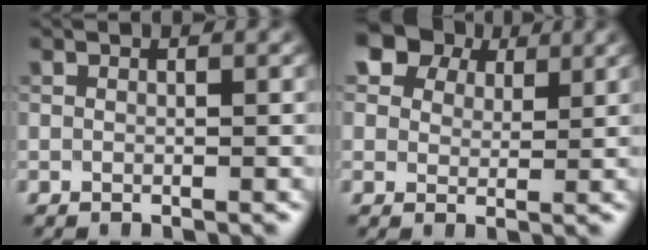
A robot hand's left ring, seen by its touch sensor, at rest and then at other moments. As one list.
[{"total": 8.3, "force": [5.6, 5.3, 3.3], "torque": [-0.086, 0.012, 0.091]}]